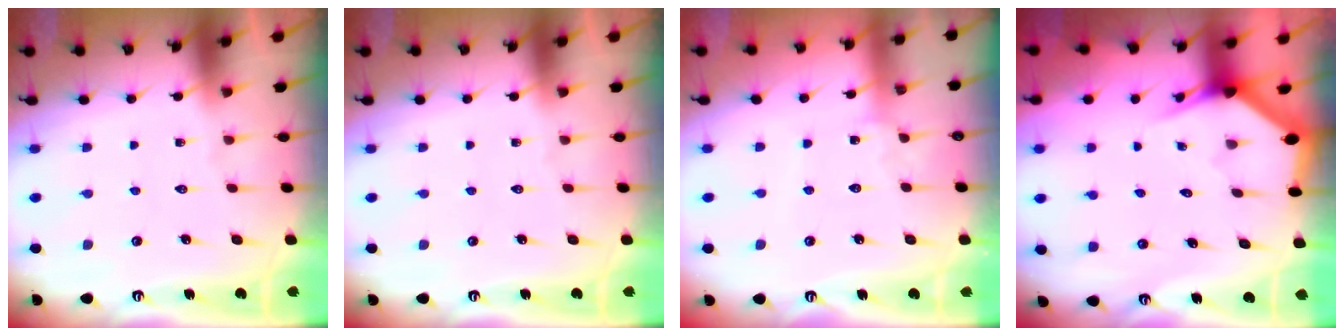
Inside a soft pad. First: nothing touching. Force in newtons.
{"total": 0.0}
{"total": 2.0, "press": 2.0, "slide": 0.2}
{"total": 2.7, "press": 2.7, "slide": 0.1}